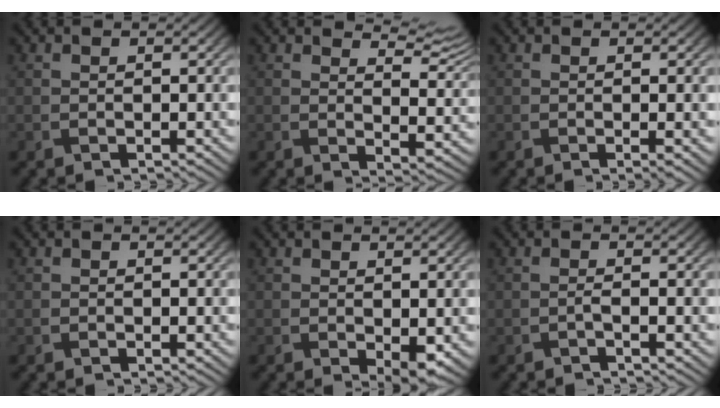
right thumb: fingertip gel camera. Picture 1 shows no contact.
{"total": 7.0, "force": [5.3, 2.1, 4.1], "torque": [-0.066, -0.003, 0.084]}
{"total": 2.0, "force": [-0.1, 0.3, 2.0], "torque": [-0.031, 0.001, -0.006]}
{"total": 0.0}
{"total": 2.5, "force": [-0.3, 1.1, 2.2], "torque": [-0.033, -0.012, 0.001]}
{"total": 1.0, "force": [-0.4, 0.0, 0.9], "torque": [-0.017, 0.004, -0.011]}